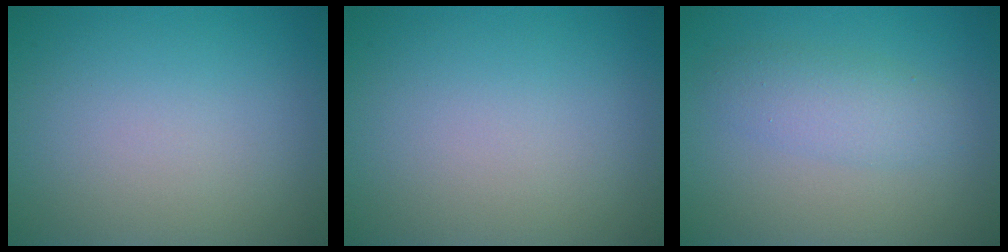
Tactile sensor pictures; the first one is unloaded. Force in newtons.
{"total": 0.0}
{"total": 2.8, "press": 2.8, "slide": 0.1}